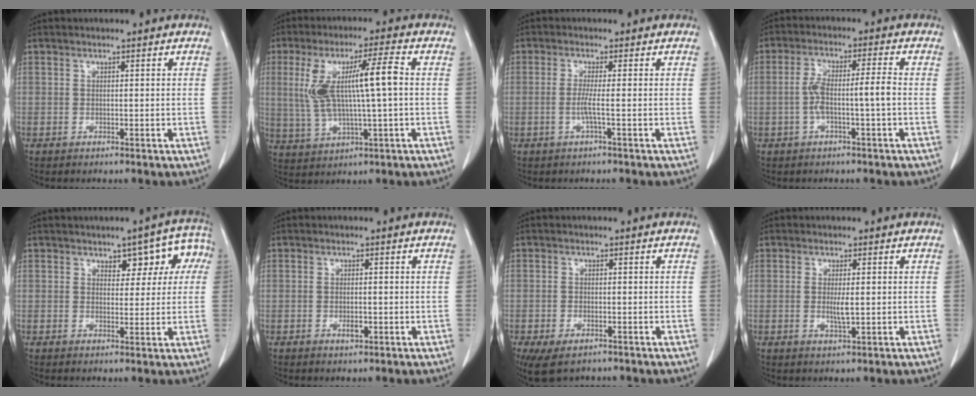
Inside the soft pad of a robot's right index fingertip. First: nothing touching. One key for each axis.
{"total": 11.2, "fx": 1.4, "fy": 1.3, "fz": 11.1, "tx": -0.225, "ty": 0.018, "tz": 0.031}
{"total": 2.3, "fx": -0.6, "fy": -0.5, "fz": 2.2, "tx": -0.048, "ty": -0.002, "tz": -0.013}
{"total": 5.8, "fx": -1.1, "fy": 0.2, "fz": 5.7, "tx": -0.118, "ty": 0.020, "tz": -0.017}
{"total": 6.2, "fx": 2.0, "fy": 3.1, "fz": 4.9, "tx": -0.043, "ty": 0.026, "tz": 0.024}
{"total": 1.7, "fx": -0.5, "fy": 0.6, "fz": 1.4, "tx": -0.027, "ty": -0.001, "tz": -0.005}
{"total": 5.7, "fx": -3.9, "fy": 2.7, "fz": 3.2, "tx": -0.059, "ty": -0.010, "tz": -0.059}
{"total": 2.6, "fx": 0.0, "fy": 0.3, "fz": 2.6, "tx": -0.050, "ty": -0.005, "tz": 0.000}